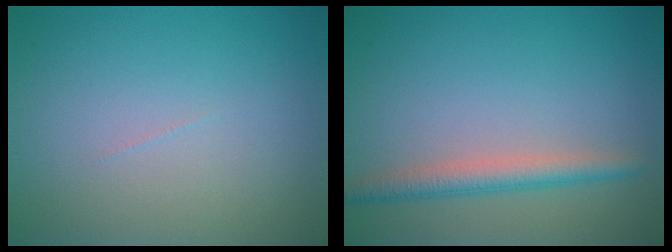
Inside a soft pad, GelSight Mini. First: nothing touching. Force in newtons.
{"total": 2.7, "press": 2.7, "slide": 0.2}